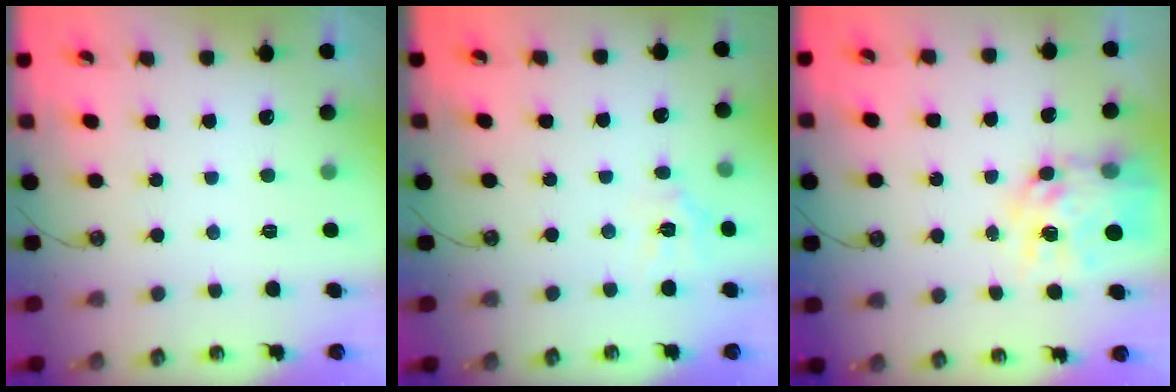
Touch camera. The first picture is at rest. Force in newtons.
{"total": 5.2, "press": 5.2, "slide": 0.4}
{"total": 13.1, "press": 13.0, "slide": 1.2}